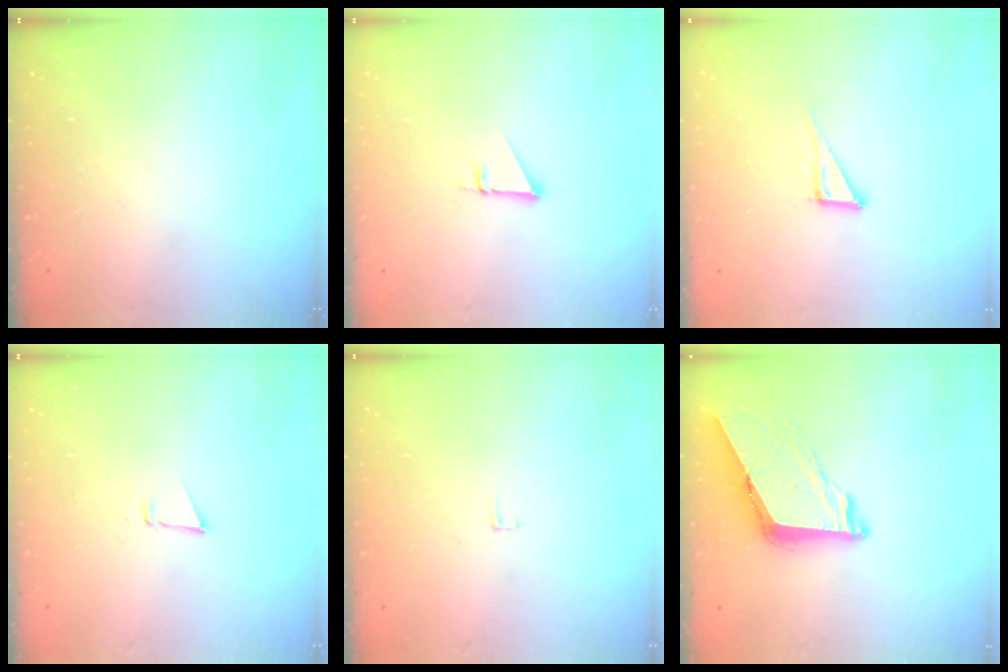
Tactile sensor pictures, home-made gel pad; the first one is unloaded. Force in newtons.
{"total": 1.0, "press": 1.0, "slide": 0.1}
{"total": 6.0, "press": 6.0, "slide": 0.4}
{"total": 3.0, "press": 2.9, "slide": 0.8}
{"total": 3.8, "press": 3.8, "slide": 0.3}
{"total": 8.4, "press": 8.4, "slide": 0.6}